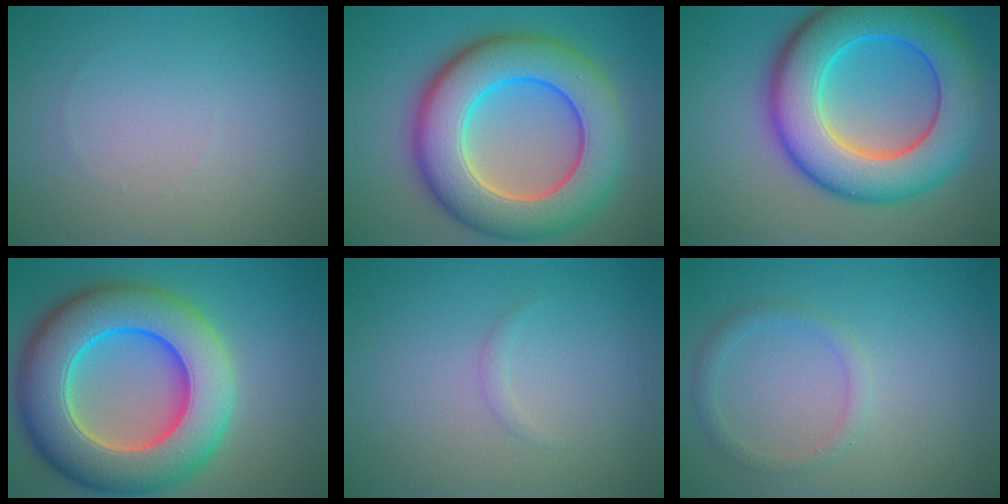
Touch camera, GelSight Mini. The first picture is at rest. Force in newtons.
{"total": 11.8, "press": 11.8, "slide": 0.7}
{"total": 11.8, "press": 11.8, "slide": 0.2}
{"total": 13.5, "press": 13.3, "slide": 2.2}
{"total": 0.6, "press": 0.6, "slide": 0.0}
{"total": 1.5, "press": 1.5, "slide": 0.1}